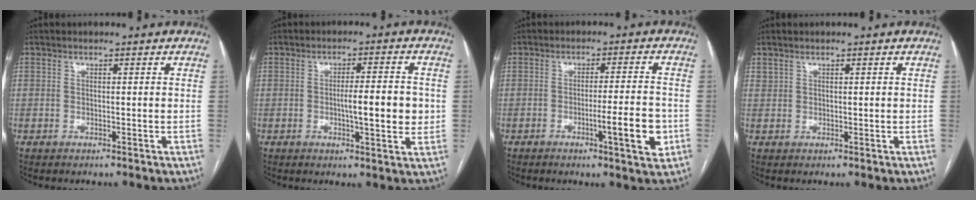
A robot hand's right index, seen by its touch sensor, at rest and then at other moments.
{"total": 7.2, "force": [-0.5, 1.2, 7.1], "torque": [-0.110, -0.002, -0.008]}
{"total": 7.2, "force": [-2.4, 0.3, 6.7], "torque": [-0.097, -0.006, -0.033]}
{"total": 1.1, "force": [0.9, 0.5, 0.2], "torque": [-0.002, 0.003, 0.017]}